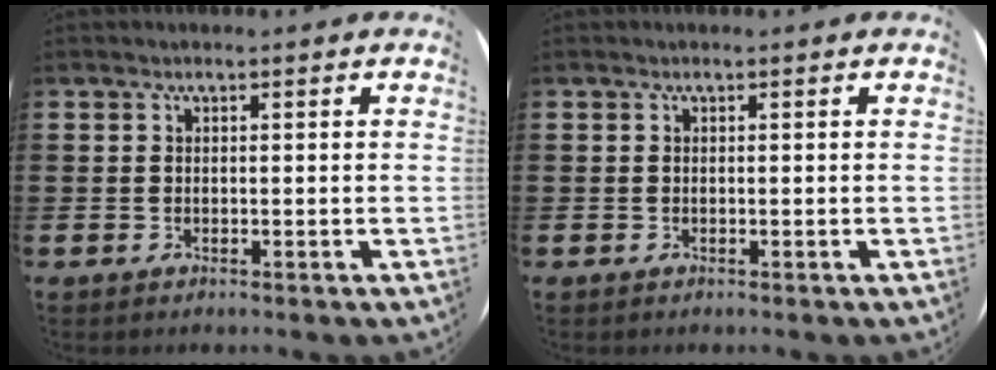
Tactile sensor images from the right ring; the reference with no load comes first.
{"total": 0.0}